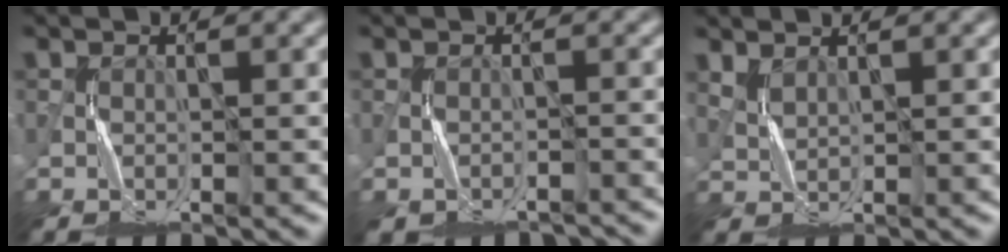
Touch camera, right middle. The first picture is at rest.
{"total": 3.2, "force": [-2.7, 1.5, 0.8], "torque": [-0.017, -0.004, -0.040]}
{"total": 1.4, "force": [1.2, 0.4, 0.5], "torque": [-0.020, 0.000, 0.032]}